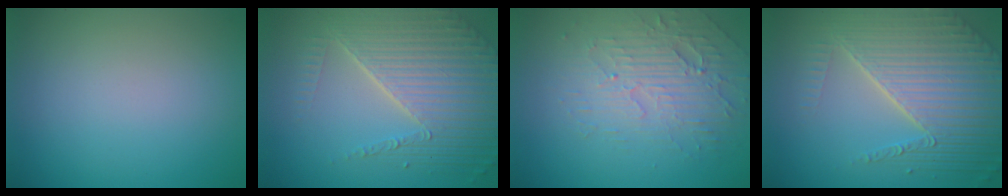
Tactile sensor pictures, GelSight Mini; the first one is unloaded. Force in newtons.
{"total": 7.2, "press": 5.2, "slide": 5.1}
{"total": 3.8, "press": 3.4, "slide": 1.8}
{"total": 7.7, "press": 5.8, "slide": 5.2}